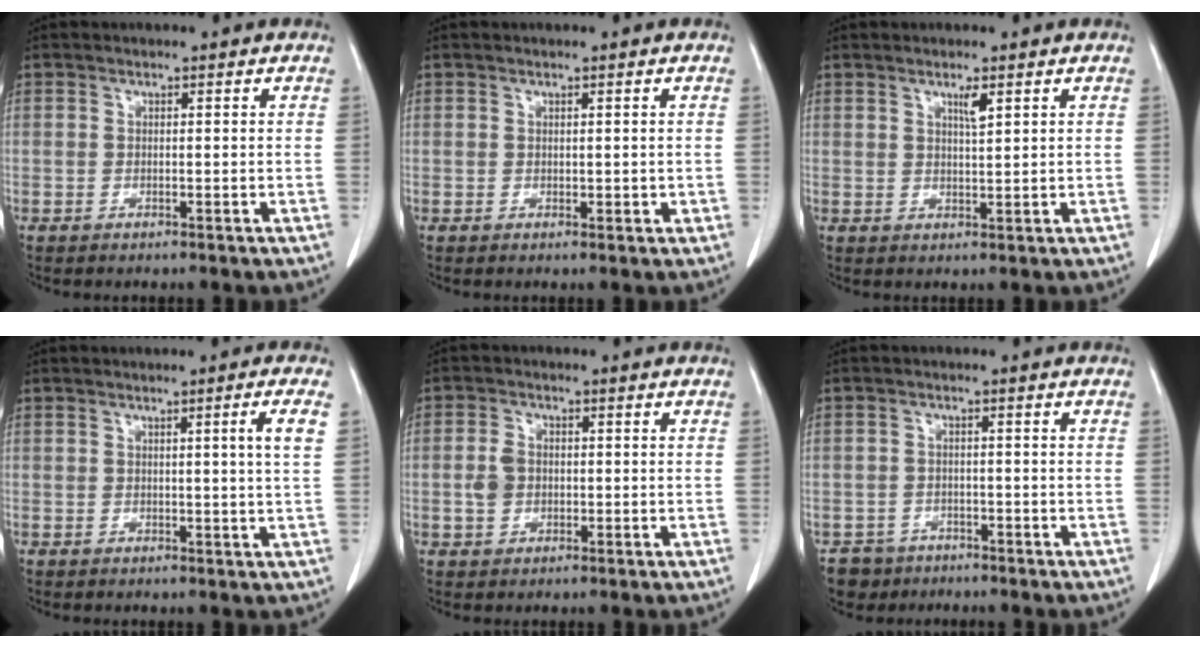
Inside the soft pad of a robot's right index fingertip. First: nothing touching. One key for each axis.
{"total": 0.8, "fx": 0.2, "fy": 0.7, "fz": 0.4, "tx": -0.001, "ty": 0.002, "tz": 0.005}
{"total": 2.0, "fx": 1.1, "fy": 0.1, "fz": 1.6, "tx": -0.031, "ty": -0.003, "tz": 0.019}
{"total": 3.0, "fx": 0.8, "fy": -0.9, "fz": 2.7, "tx": -0.039, "ty": -0.005, "tz": 0.012}
{"total": 3.2, "fx": -0.3, "fy": 2.6, "fz": 1.9, "tx": -0.044, "ty": 0.011, "tz": -0.003}
{"total": 4.1, "fx": -3.1, "fy": 2.7, "fz": -0.4, "tx": 0.008, "ty": 0.006, "tz": -0.052}